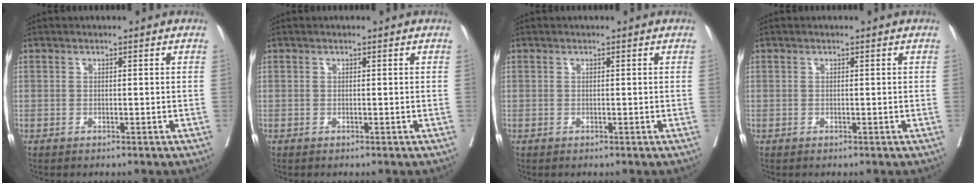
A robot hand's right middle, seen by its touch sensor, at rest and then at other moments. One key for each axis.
{"total": 0.0}
{"total": 0.0}
{"total": 0.0}